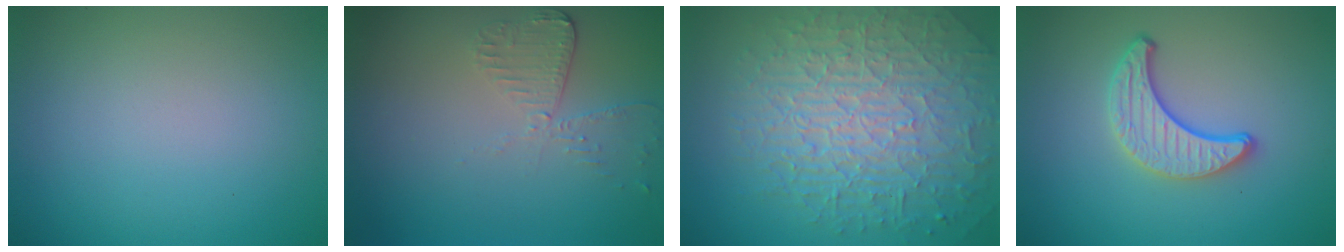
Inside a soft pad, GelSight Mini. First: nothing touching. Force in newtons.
{"total": 2.5, "press": 2.3, "slide": 1.2}
{"total": 9.7, "press": 6.4, "slide": 7.3}
{"total": 3.6, "press": 3.1, "slide": 1.8}